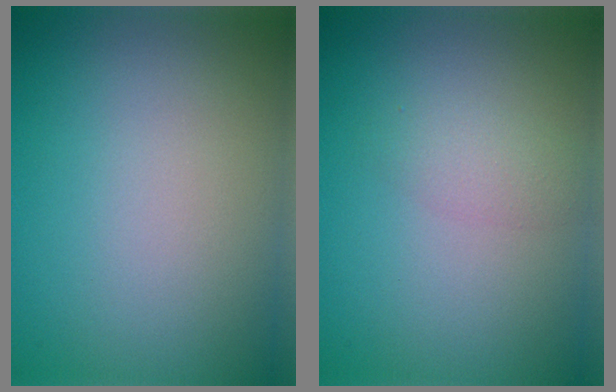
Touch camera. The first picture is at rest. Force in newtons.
{"total": 1.6, "press": 1.6, "slide": 0.1}